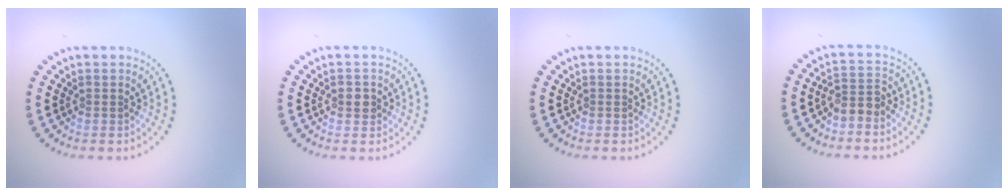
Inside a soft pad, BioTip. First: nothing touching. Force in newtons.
{"total": 1.2, "press": 1.2, "slide": 0.3}
{"total": 0.0}
{"total": 2.0, "press": 1.7, "slide": 1.2}